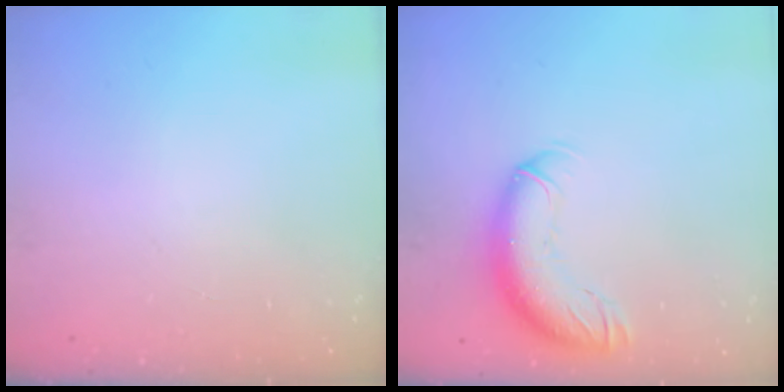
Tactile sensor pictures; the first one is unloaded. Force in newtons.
{"total": 13.1, "press": 12.8, "slide": 2.9}